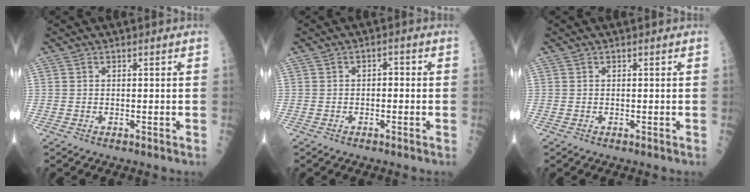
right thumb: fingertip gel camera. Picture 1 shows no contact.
{"total": 1.8, "force": [-0.1, 1.2, 1.4], "torque": [-0.012, 0.008, -0.006]}
{"total": 0.0}